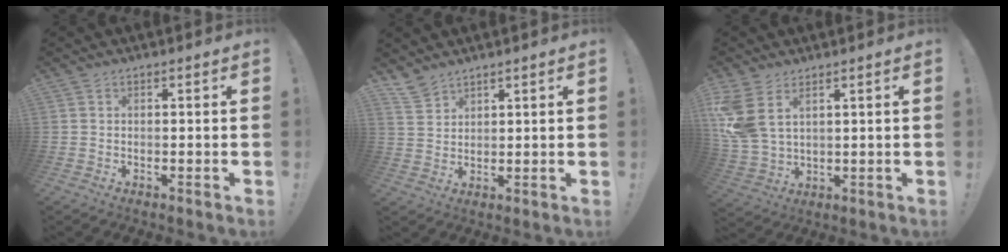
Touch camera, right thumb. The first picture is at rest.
{"total": 5.3, "force": [4.5, 2.5, 1.3], "torque": [-0.022, -0.031, 0.087]}
{"total": 9.8, "force": [4.8, 5.7, 6.3], "torque": [-0.133, -0.021, 0.095]}